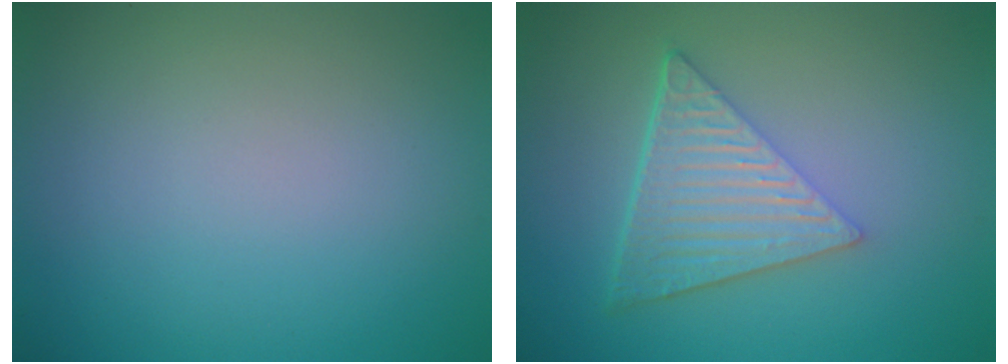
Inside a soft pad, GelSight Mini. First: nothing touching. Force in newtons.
{"total": 6.3, "press": 4.2, "slide": 4.7}